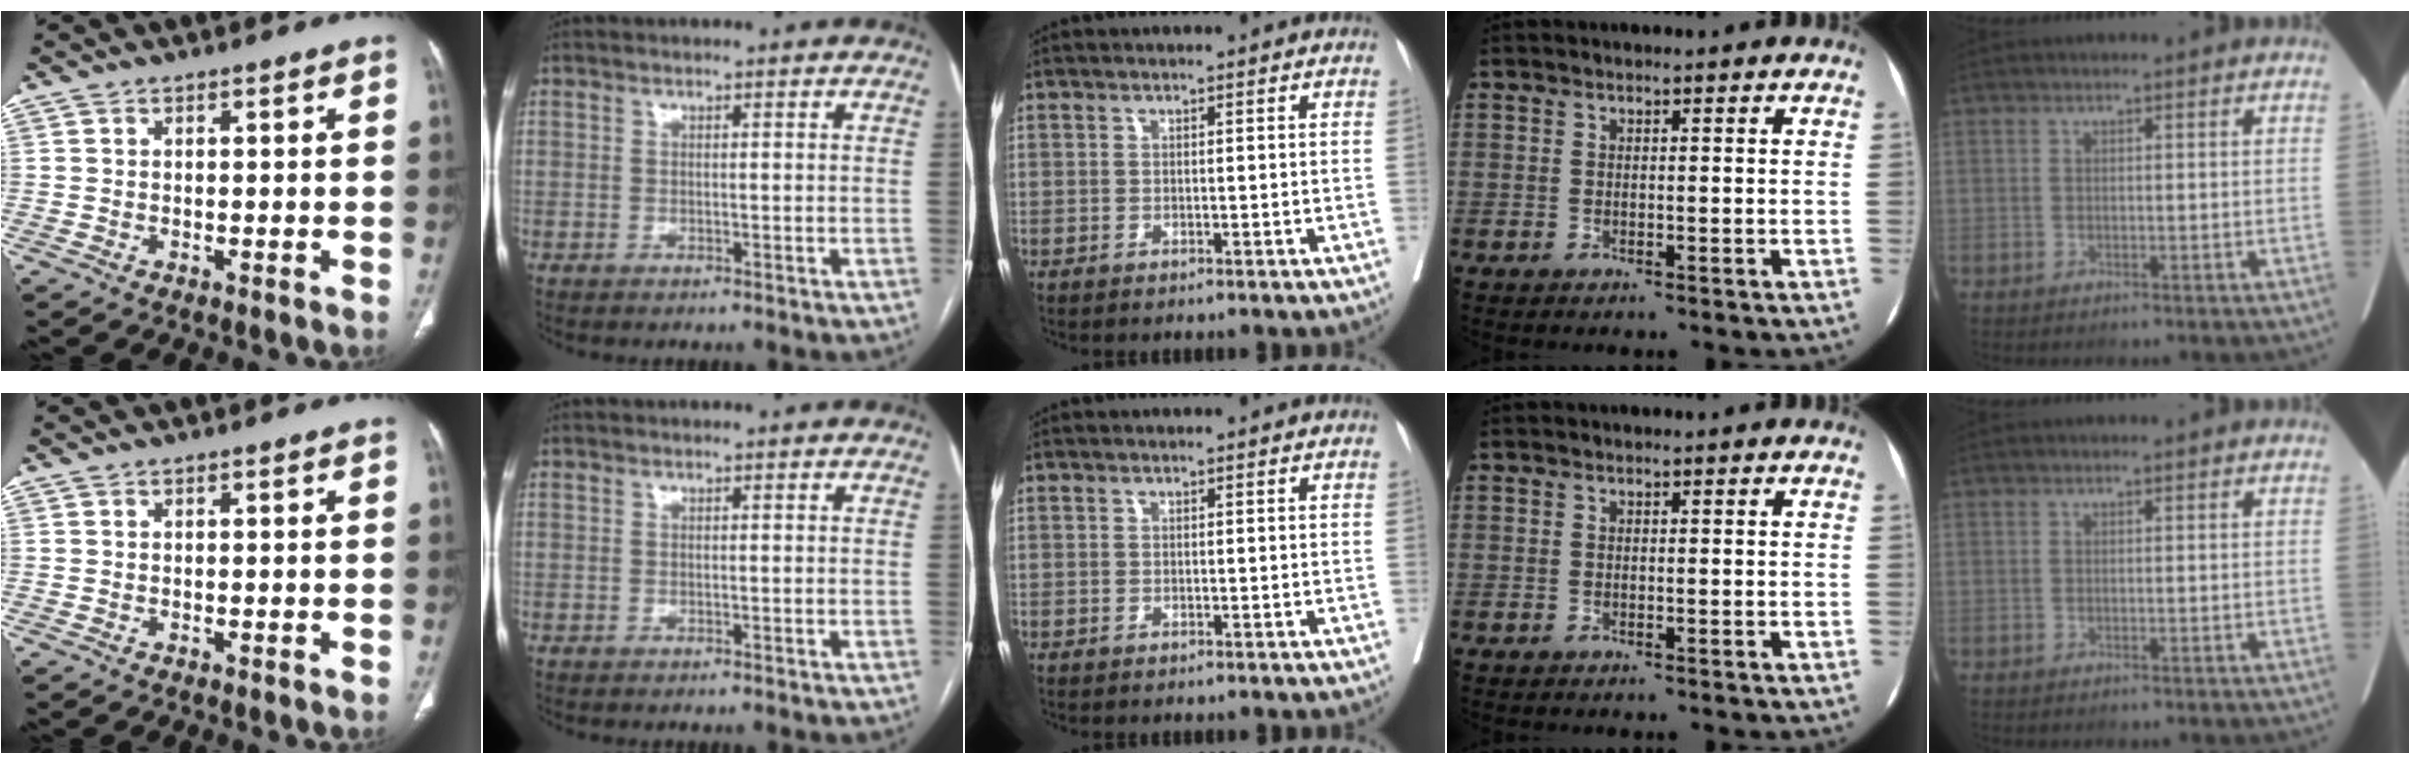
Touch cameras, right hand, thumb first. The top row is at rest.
{}